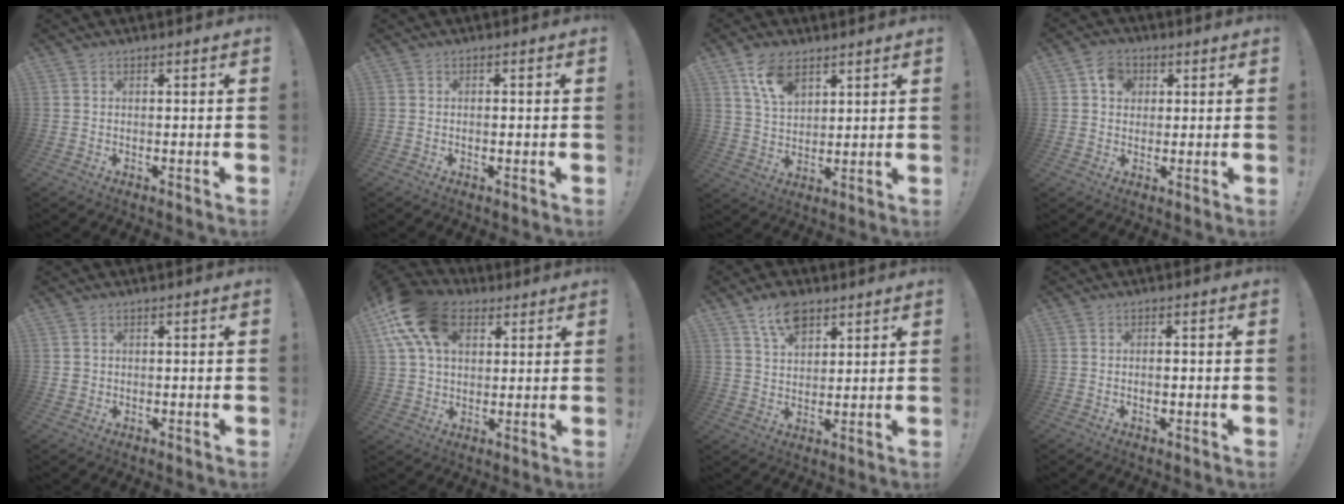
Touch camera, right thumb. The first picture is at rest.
{"total": 0.7, "force": [-0.5, 0.0, 0.5], "torque": [-0.006, -0.001, -0.010]}
{"total": 10.0, "force": [6.3, 5.7, 5.3], "torque": [-0.098, -0.021, 0.120]}
{"total": 6.7, "force": [2.1, 5.8, 2.7], "torque": [-0.042, 0.005, 0.040]}
{"total": 1.2, "force": [0.1, 1.2, 0.2], "torque": [-0.008, 0.005, 0.004]}
{"total": 18.0, "force": [7.5, 12.2, 10.8], "torque": [-0.198, -0.020, 0.143]}
{"total": 8.8, "force": [5.5, 5.0, 4.6], "torque": [-0.084, -0.012, 0.104]}
{"total": 1.5, "force": [-0.6, 0.5, 1.3], "torque": [-0.020, 0.003, -0.011]}